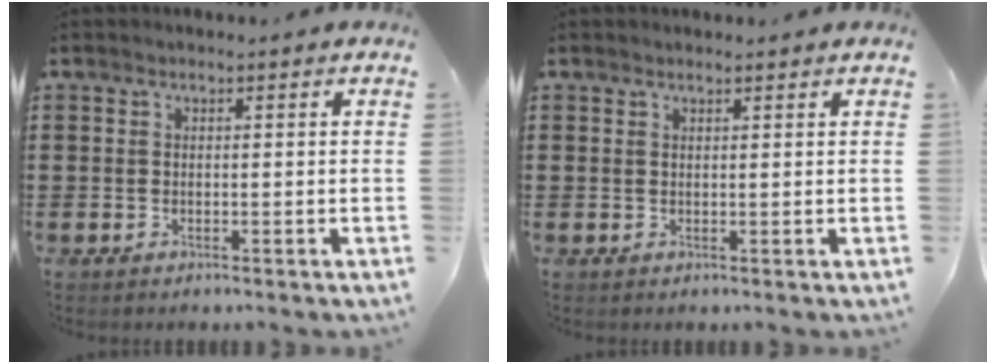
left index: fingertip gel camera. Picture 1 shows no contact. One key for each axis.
{"total": 0.8, "fx": 0.7, "fy": 0.1, "fz": 0.2, "tx": -0.006, "ty": 0.001, "tz": 0.014}